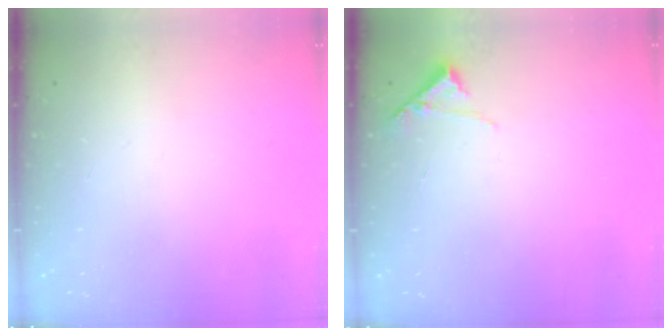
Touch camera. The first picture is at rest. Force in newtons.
{"total": 6.4, "press": 6.4, "slide": 0.2}